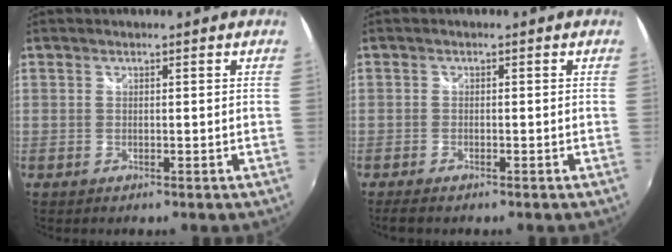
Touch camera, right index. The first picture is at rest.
{"total": 2.8, "force": [-2.3, 0.8, 1.4], "torque": [-0.034, -0.012, -0.043]}